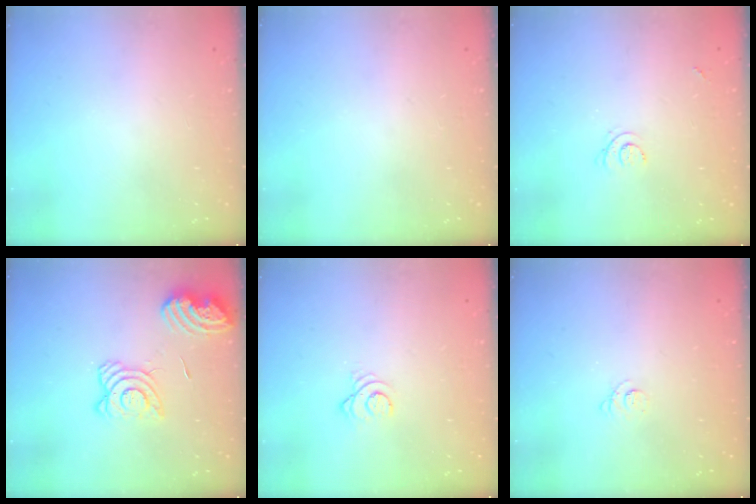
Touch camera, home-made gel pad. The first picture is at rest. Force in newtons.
{"total": 0.0}
{"total": 3.4, "press": 3.3, "slide": 0.9}
{"total": 13.5, "press": 13.4, "slide": 1.5}
{"total": 2.9, "press": 2.9, "slide": 0.4}
{"total": 2.3, "press": 2.2, "slide": 0.2}